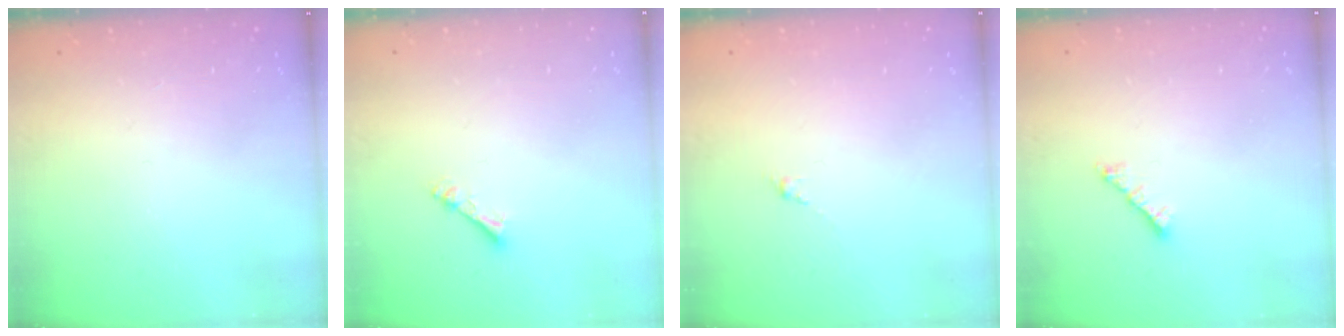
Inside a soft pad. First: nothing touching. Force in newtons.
{"total": 2.4, "press": 2.4, "slide": 0.4}
{"total": 0.0}
{"total": 2.0, "press": 1.9, "slide": 0.5}